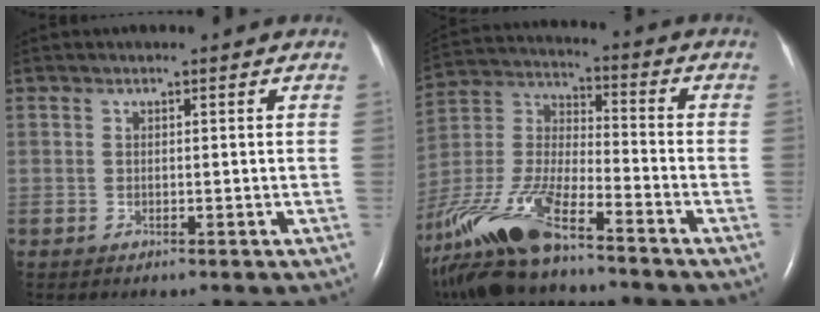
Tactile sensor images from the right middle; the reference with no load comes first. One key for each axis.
{"total": 19.9, "fx": -14.6, "fy": 4.5, "fz": 12.8, "tx": -0.322, "ty": -0.035, "tz": -0.280}